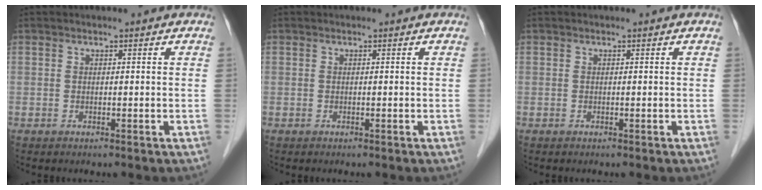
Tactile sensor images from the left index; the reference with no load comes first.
{"total": 0.0}
{"total": 0.0}